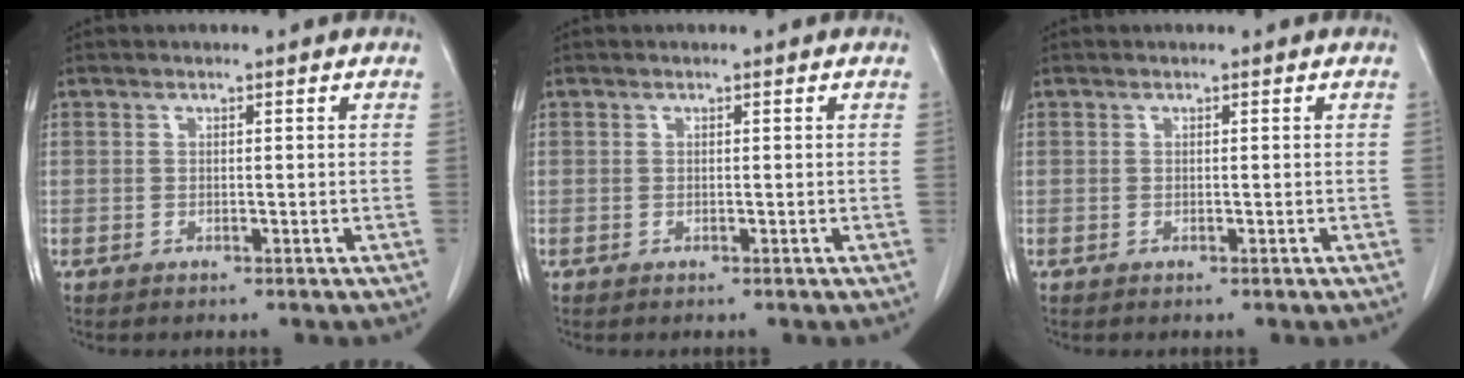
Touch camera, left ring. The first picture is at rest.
{"total": 0.0}
{"total": 0.0}